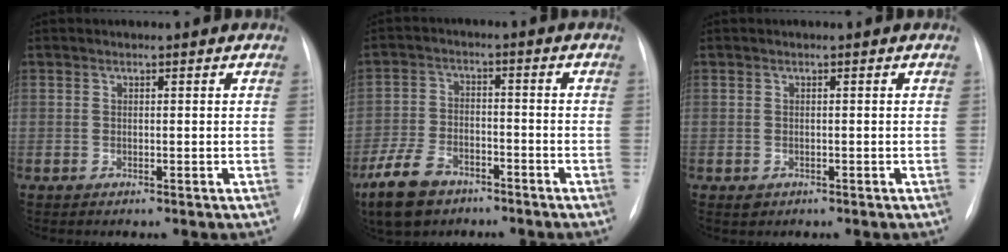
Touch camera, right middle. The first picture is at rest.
{"total": 8.9, "force": [-5.9, 4.7, 4.6], "torque": [-0.109, -0.006, -0.104]}
{"total": 0.8, "force": [-0.3, 0.7, 0.2], "torque": [-0.004, 0.001, -0.002]}